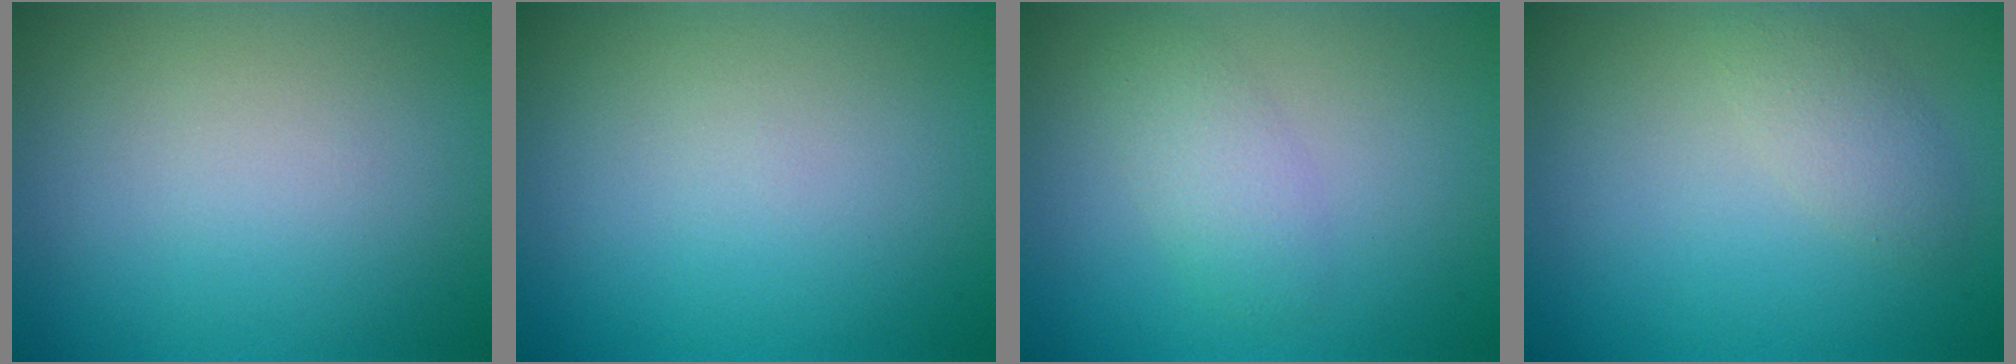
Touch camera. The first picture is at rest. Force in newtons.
{"total": 0.0}
{"total": 2.2, "press": 2.2, "slide": 0.0}
{"total": 2.0, "press": 2.0, "slide": 0.2}